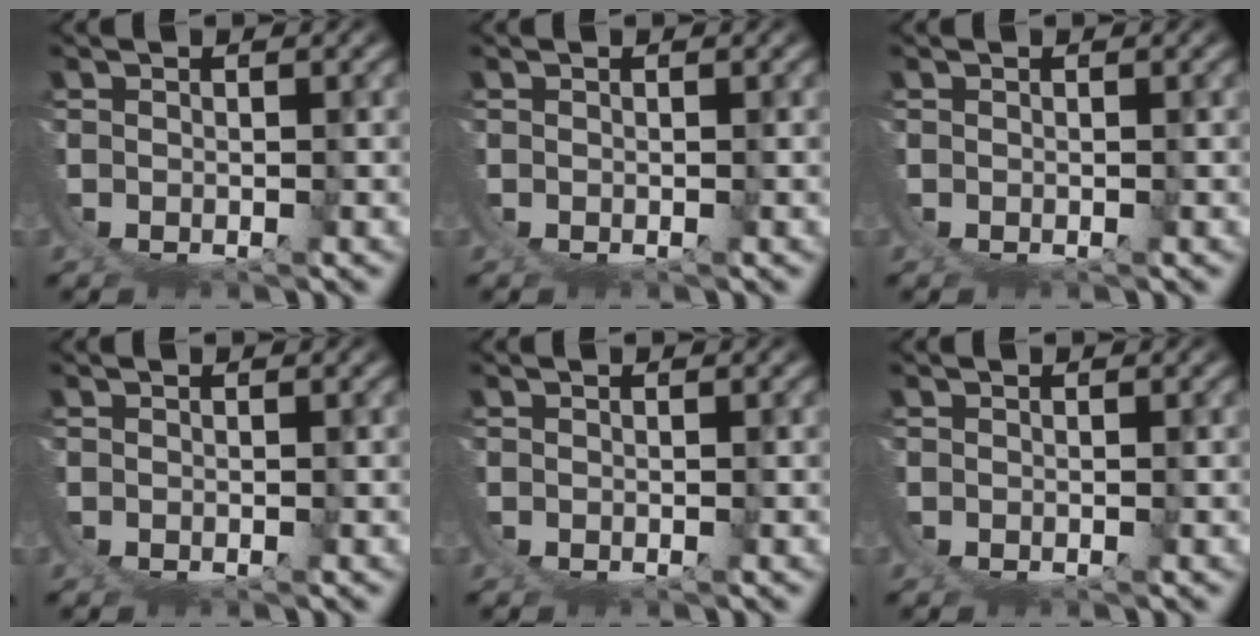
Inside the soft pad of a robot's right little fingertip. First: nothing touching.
{"total": 0.0}
{"total": 0.0}
{"total": 0.0}
{"total": 0.0}
{"total": 0.0}